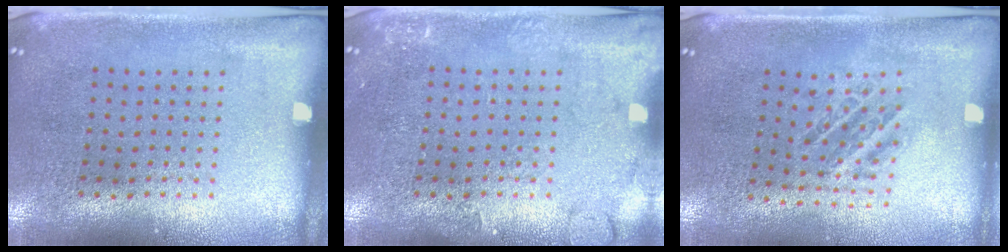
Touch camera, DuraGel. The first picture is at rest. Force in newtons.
{"total": 2.0, "press": 2.0, "slide": 0.4}
{"total": 1.0, "press": 1.0, "slide": 0.2}